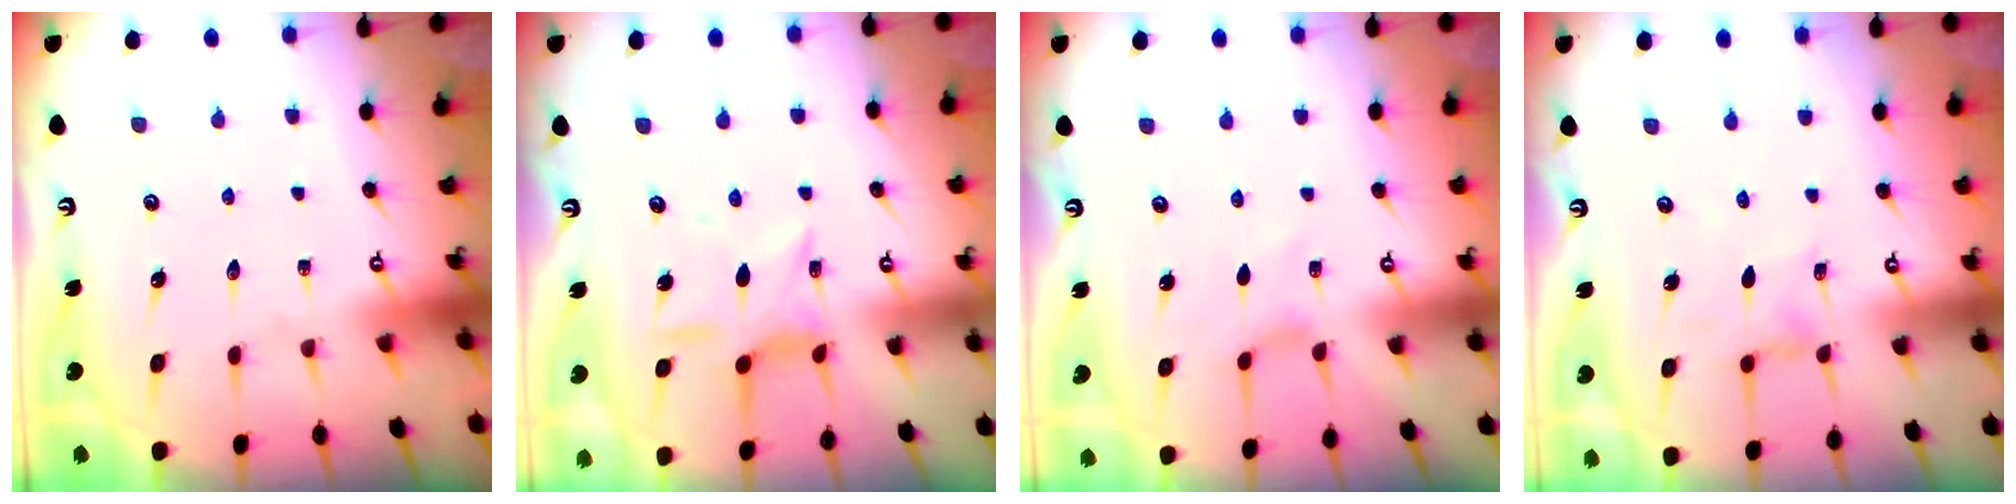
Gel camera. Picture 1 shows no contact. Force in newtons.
{"total": 9.2, "press": 9.2, "slide": 0.7}
{"total": 0.0}
{"total": 1.0, "press": 1.0, "slide": 0.3}